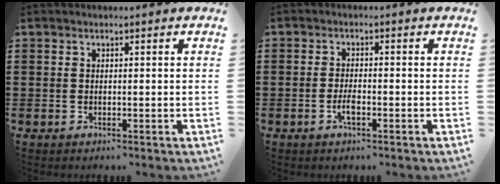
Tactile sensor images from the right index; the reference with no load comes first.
{"total": 2.4, "force": [-1.1, 0.6, 2.1], "torque": [-0.046, -0.001, -0.022]}